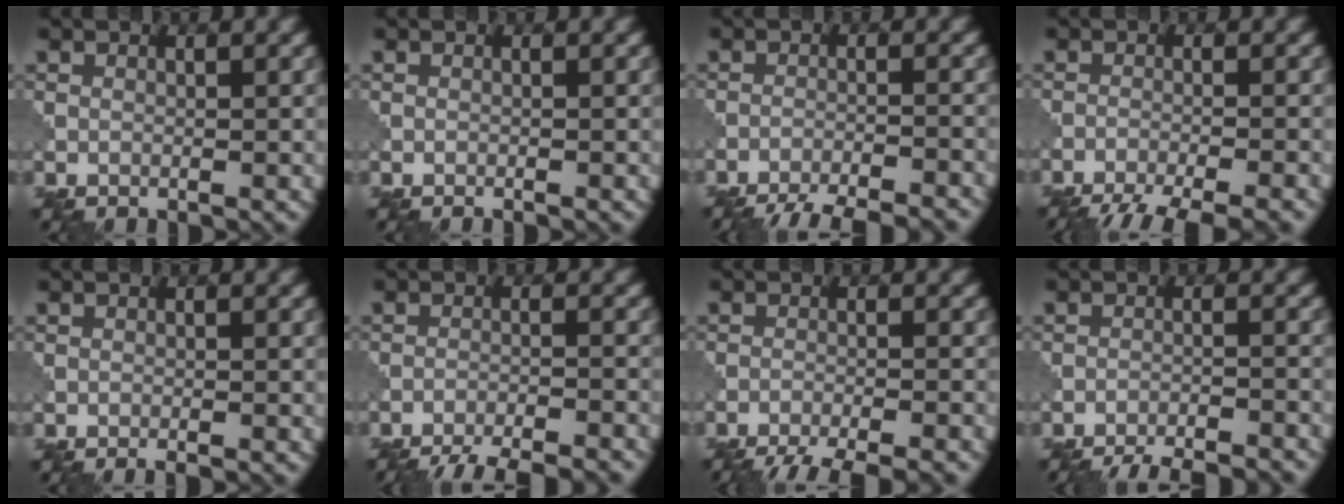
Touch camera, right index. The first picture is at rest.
{"total": 0.5, "force": [-0.5, 0.0, 0.2], "torque": [0.000, 0.000, -0.009]}
{"total": 9.3, "force": [-8.7, 1.7, 3.0], "torque": [-0.037, -0.006, -0.124]}
{"total": 7.4, "force": [-6.4, 1.2, 3.6], "torque": [-0.056, -0.020, -0.101]}
{"total": 1.2, "force": [-1.0, 0.2, 0.8], "torque": [-0.004, -0.001, -0.014]}
{"total": 9.5, "force": [-8.9, 1.7, 2.9], "torque": [-0.036, -0.006, -0.126]}
{"total": 7.3, "force": [-6.6, 1.1, 3.0], "torque": [-0.043, -0.011, -0.100]}
{"total": 9.3, "force": [-8.9, 1.7, 2.3], "torque": [-0.025, 0.002, -0.120]}